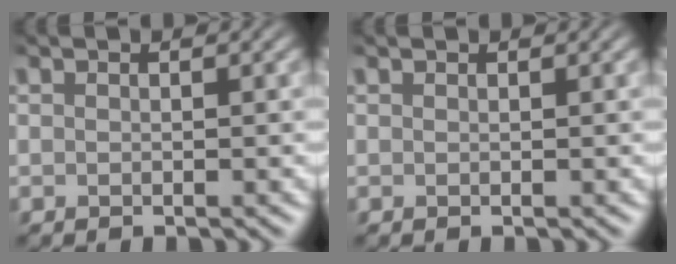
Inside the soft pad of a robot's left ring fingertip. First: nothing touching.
{"total": 0.0}